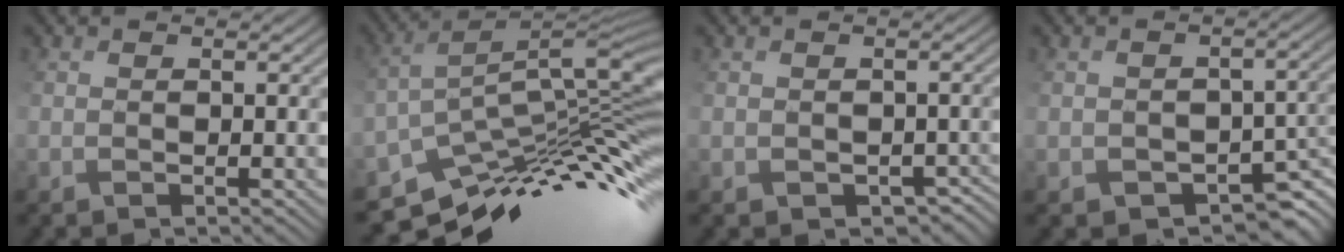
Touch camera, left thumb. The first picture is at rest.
{"total": 13.2, "force": [-7.4, 3.2, 10.4], "torque": [-0.185, 0.006, -0.129]}
{"total": 4.7, "force": [-2.5, 3.7, 1.6], "torque": [-0.020, -0.014, -0.028]}
{"total": 5.7, "force": [-2.8, 4.2, 2.8], "torque": [-0.032, -0.022, -0.036]}